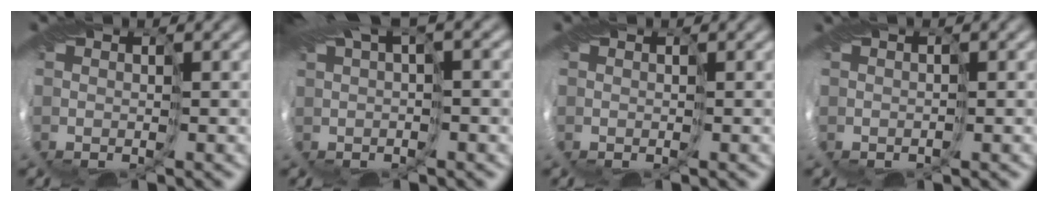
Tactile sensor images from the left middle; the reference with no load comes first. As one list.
[{"total": 8.0, "force": [2.7, 2.6, 7.0], "torque": [-0.133, 0.018, 0.055]}, {"total": 0.0}, {"total": 1.1, "force": [0.6, 0.4, 0.9], "torque": [-0.016, 0.007, 0.014]}]